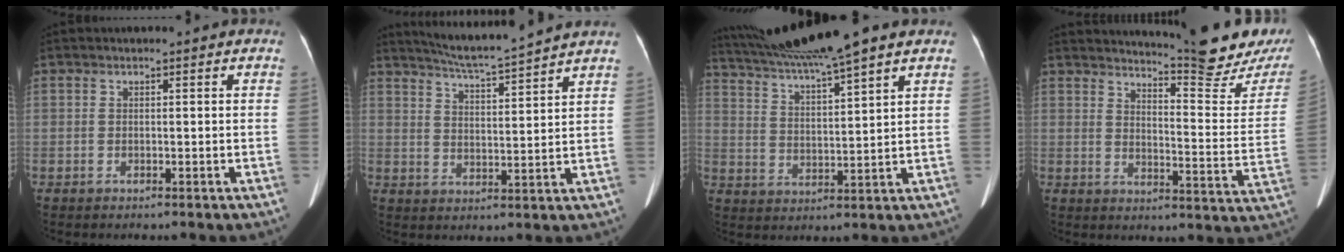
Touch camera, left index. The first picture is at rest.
{"total": 11.0, "force": [10.0, -1.4, 4.2], "torque": [-0.078, 0.003, 0.156]}
{"total": 14.8, "force": [12.4, -1.1, 7.9], "torque": [-0.149, 0.018, 0.210]}
{"total": 17.9, "force": [16.7, -0.4, 6.4], "torque": [-0.097, -0.102, 0.202]}